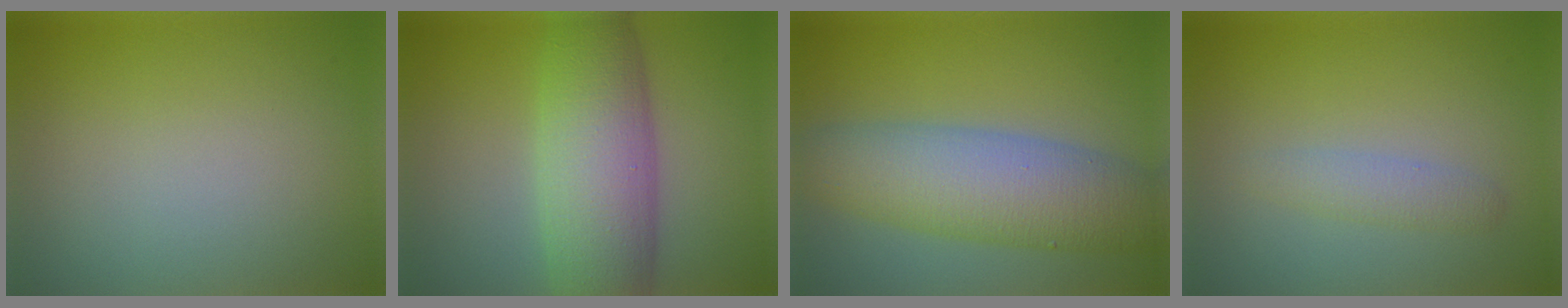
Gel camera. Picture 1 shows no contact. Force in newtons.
{"total": 8.9, "press": 8.9, "slide": 0.1}
{"total": 8.4, "press": 8.4, "slide": 0.3}
{"total": 1.8, "press": 1.8, "slide": 0.0}